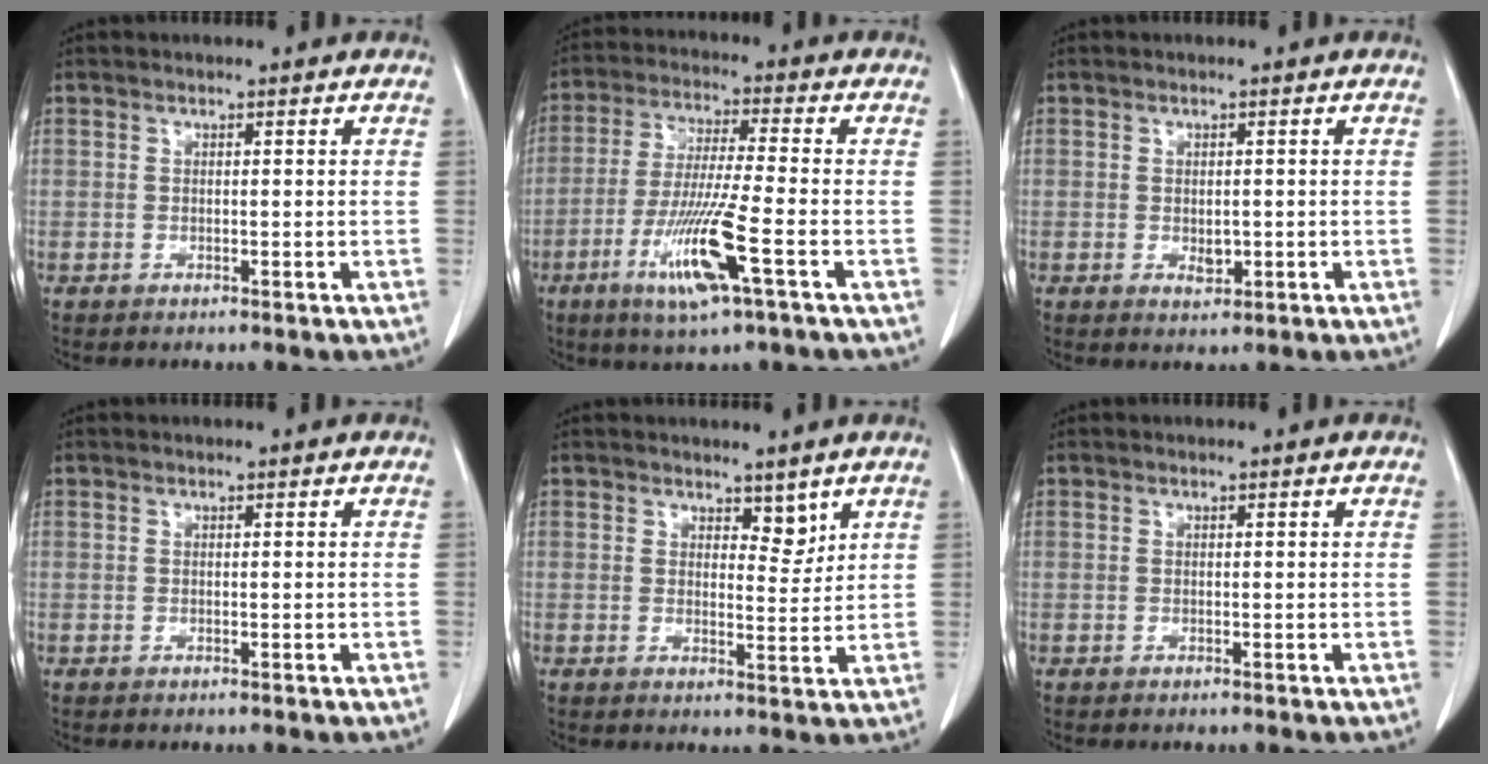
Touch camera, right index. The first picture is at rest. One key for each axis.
{"total": 11.6, "fx": -4.7, "fy": 0.0, "fz": 10.6, "tx": -0.212, "ty": -0.023, "tz": -0.090}
{"total": 1.8, "fx": -0.3, "fy": 1.1, "fz": 1.4, "tx": -0.022, "ty": -0.003, "tz": 0.001}
{"total": 0.0}
{"total": 3.0, "fx": 2.2, "fy": 1.4, "fz": 1.6, "tx": -0.016, "ty": -0.010, "tz": 0.036}
{"total": 0.0}